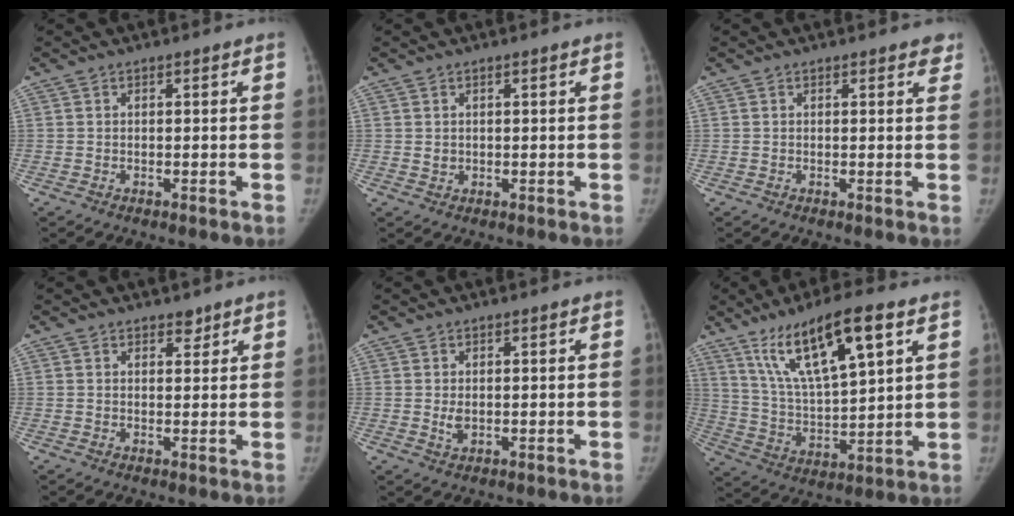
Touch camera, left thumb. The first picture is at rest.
{"total": 1.1, "force": [0.3, 1.0, 0.5], "torque": [-0.002, -0.002, 0.008]}
{"total": 2.1, "force": [1.5, 0.9, 1.2], "torque": [0.007, -0.002, 0.012]}
{"total": 2.0, "force": [1.6, 1.1, 0.7], "torque": [0.006, -0.010, 0.020]}
{"total": 2.0, "force": [0.1, 1.2, 1.5], "torque": [-0.026, -0.006, 0.006]}
{"total": 17.5, "force": [9.3, 4.8, 14.0], "torque": [-0.232, -0.030, 0.179]}